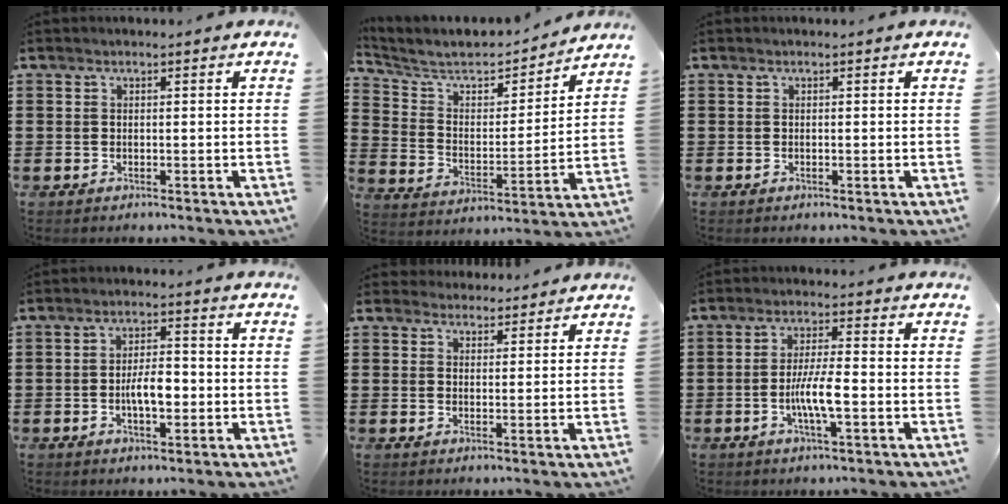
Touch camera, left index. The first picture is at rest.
{"total": 6.3, "force": [5.4, 2.4, 2.3], "torque": [-0.077, -0.035, 0.088]}
{"total": 0.0}
{"total": 5.3, "force": [-1.0, 2.2, 4.7], "torque": [-0.083, 0.001, -0.023]}
{"total": 2.9, "force": [2.7, 1.1, 0.0], "torque": [-0.009, -0.001, 0.053]}
{"total": 6.3, "force": [-1.6, 1.2, 6.0], "torque": [-0.115, 0.000, -0.032]}